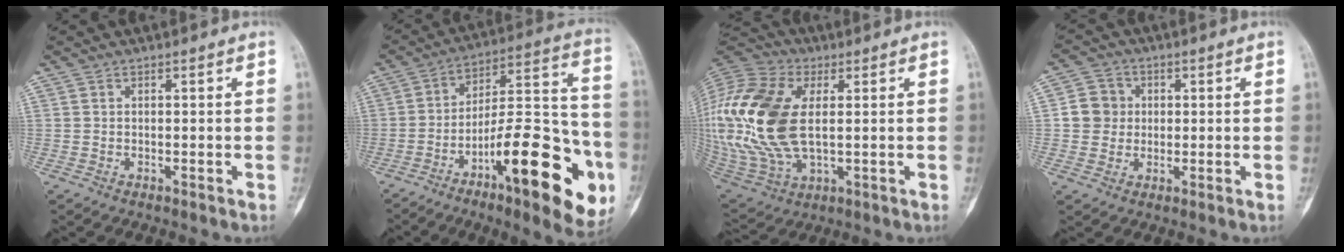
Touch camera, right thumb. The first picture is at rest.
{"total": 26.3, "force": [-10.7, 7.8, 22.8], "torque": [-0.299, 0.058, -0.158]}
{"total": 26.3, "force": [2.5, 14.8, 21.6], "torque": [-0.511, -0.004, 0.054]}
{"total": 5.9, "force": [0.5, 5.6, 1.8], "torque": [-0.003, 0.006, 0.001]}